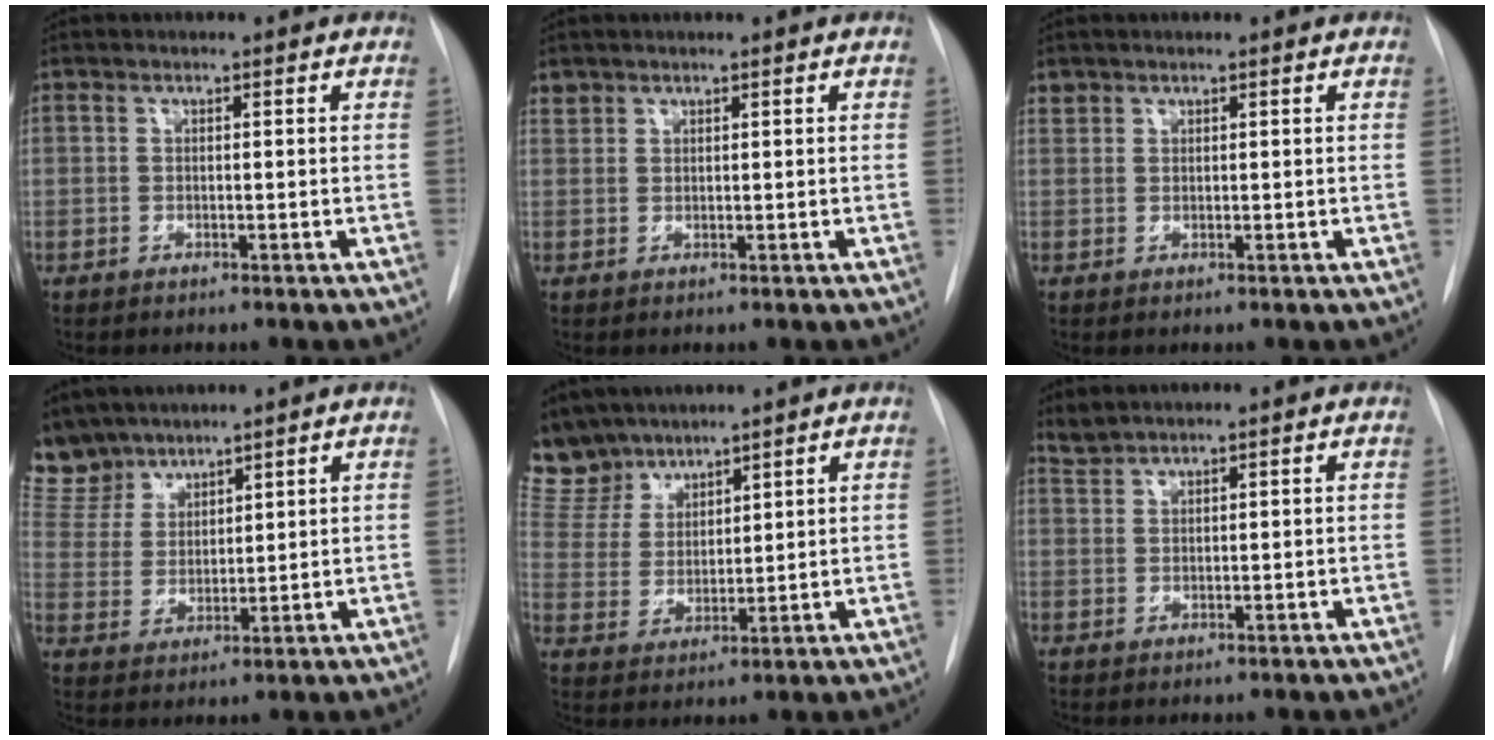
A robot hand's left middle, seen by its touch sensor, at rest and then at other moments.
{"total": 1.2, "force": [1.0, 0.5, -0.2], "torque": [0.006, 0.006, 0.020]}
{"total": 0.9, "force": [0.8, 0.4, -0.1], "torque": [0.006, 0.006, 0.014]}
{"total": 8.7, "force": [7.9, 3.8, 0.8], "torque": [-0.021, 0.010, 0.172]}
{"total": 9.6, "force": [8.6, 4.0, 1.2], "torque": [-0.033, 0.010, 0.186]}
{"total": 1.7, "force": [1.7, -0.1, 0.0], "torque": [-0.005, 0.007, 0.040]}